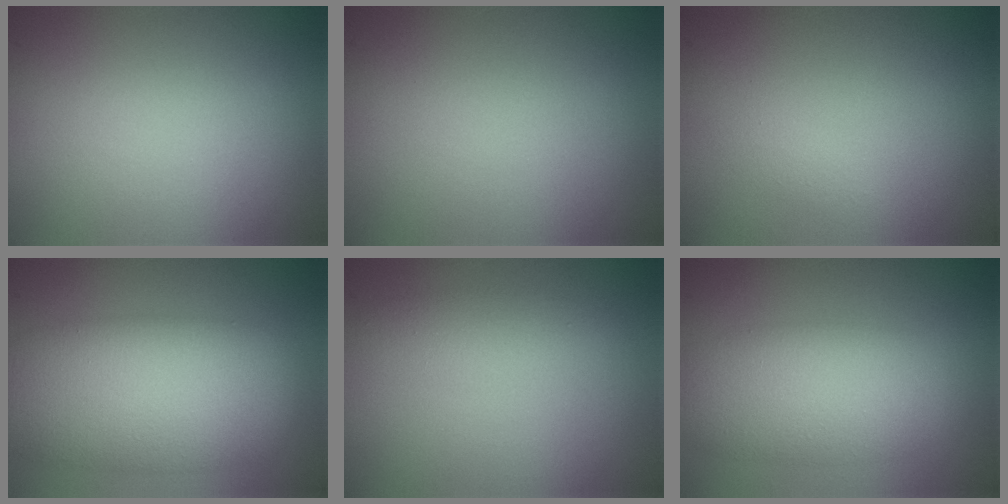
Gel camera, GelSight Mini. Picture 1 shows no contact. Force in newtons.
{"total": 0.0}
{"total": 0.7, "press": 0.7, "slide": 0.1}
{"total": 10.0, "press": 9.9, "slide": 0.4}
{"total": 1.9, "press": 1.9, "slide": 0.0}
{"total": 6.5, "press": 6.5, "slide": 0.3}